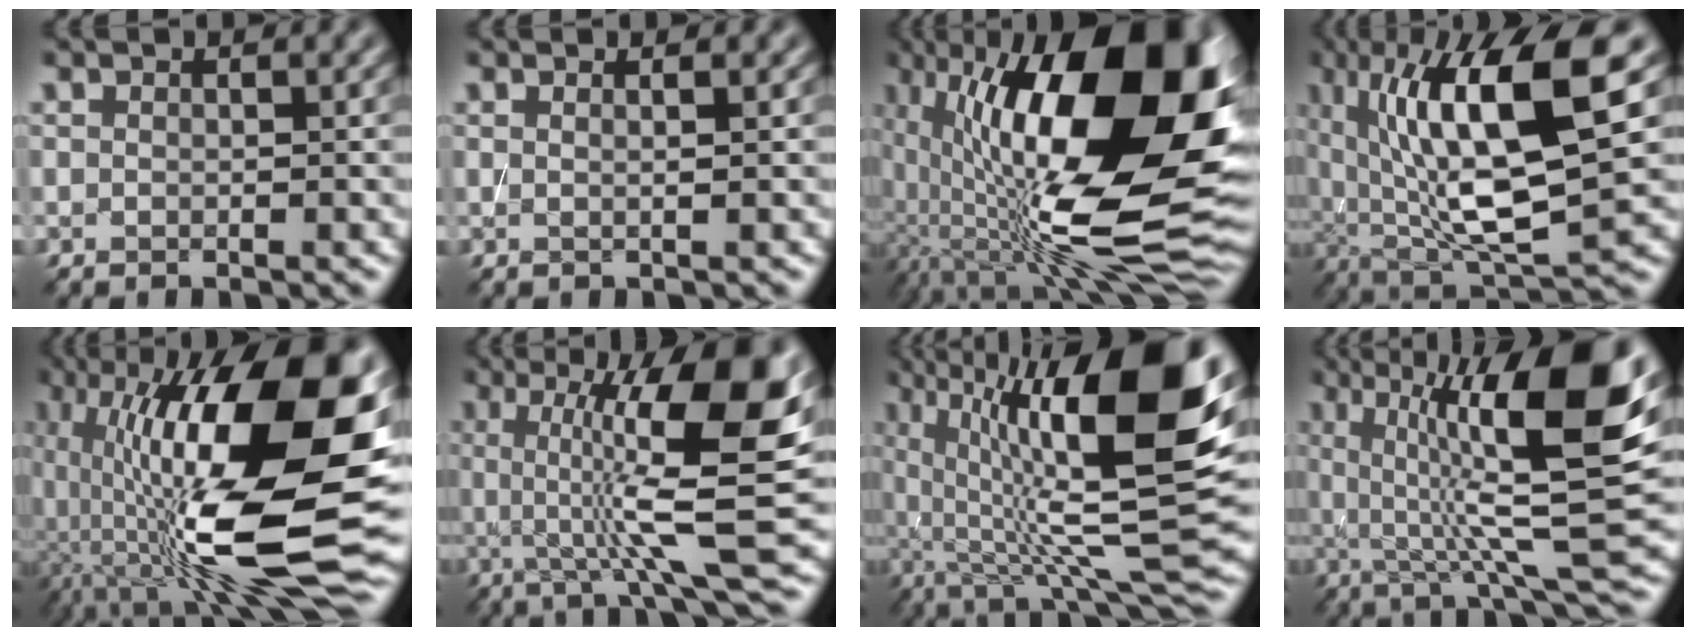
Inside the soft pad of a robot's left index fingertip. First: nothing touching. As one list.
[{"total": 1.3, "force": [0.5, 0.6, 1.1], "torque": [-0.010, 0.000, -0.005]}, {"total": 20.2, "force": [2.1, 8.6, 18.2], "torque": [-0.301, 0.006, 0.039]}, {"total": 13.6, "force": [3.7, 4.0, 12.4], "torque": [-0.211, 0.000, 0.071]}, {"total": 18.6, "force": [-1.0, 6.8, 17.3], "torque": [-0.291, 0.019, -0.033]}, {"total": 12.2, "force": [1.6, 2.7, 11.8], "torque": [-0.180, 0.001, 0.029]}, {"total": 16.5, "force": [3.9, 4.4, 15.5], "torque": [-0.253, 0.000, 0.065]}, {"total": 13.8, "force": [3.1, 3.2, 13.1], "torque": [-0.210, 0.012, 0.052]}]